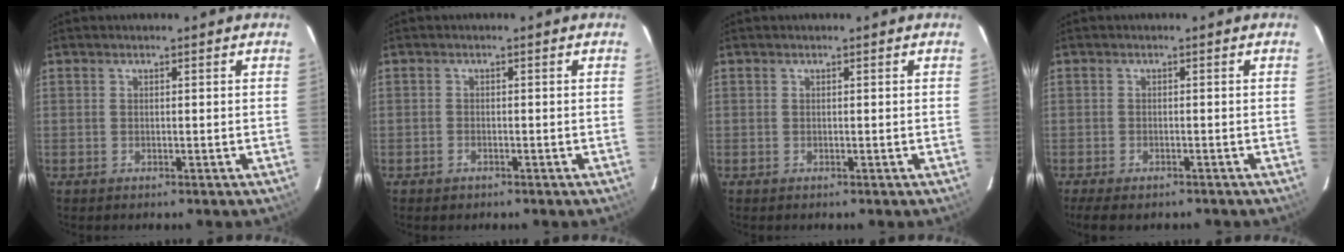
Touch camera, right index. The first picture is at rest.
{"total": 1.3, "force": [-0.9, 0.9, 0.1], "torque": [-0.004, 0.001, -0.014]}
{"total": 0.0}
{"total": 5.8, "force": [-4.6, 2.0, 2.9], "torque": [-0.070, -0.024, -0.075]}